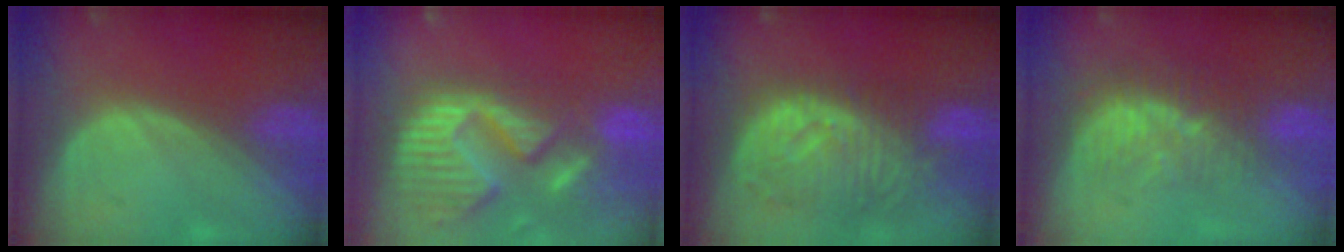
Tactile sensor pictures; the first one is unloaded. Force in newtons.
{"total": 14.4, "press": 12.0, "slide": 8.0}
{"total": 10.9, "press": 9.6, "slide": 5.1}
{"total": 8.3, "press": 7.4, "slide": 3.7}